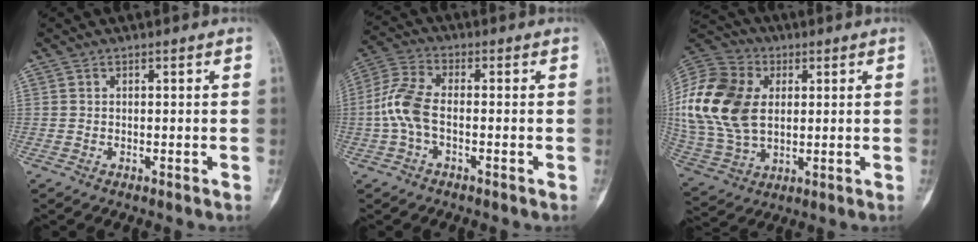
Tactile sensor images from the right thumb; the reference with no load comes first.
{"total": 7.7, "force": [-1.4, 4.0, 6.5], "torque": [-0.156, 0.023, -0.034]}
{"total": 23.0, "force": [3.3, 16.1, 16.2], "torque": [-0.349, 0.001, 0.066]}